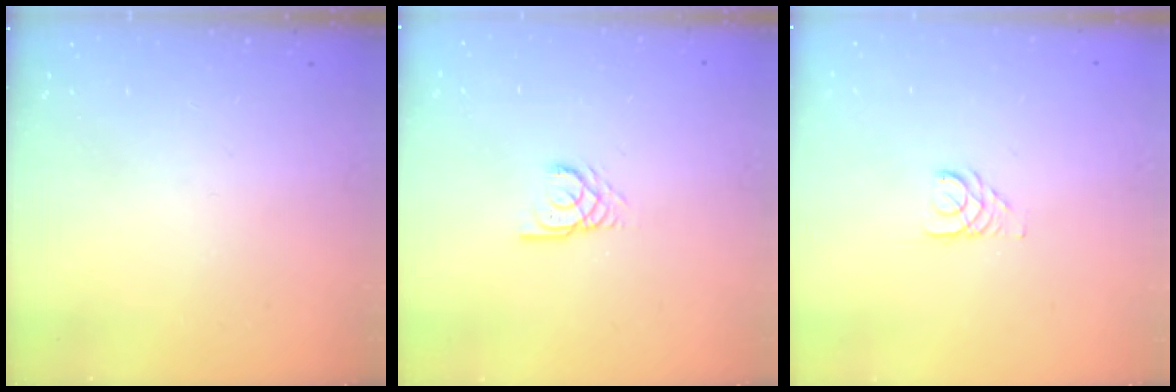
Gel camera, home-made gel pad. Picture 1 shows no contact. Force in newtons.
{"total": 2.7, "press": 2.7, "slide": 0.2}
{"total": 2.7, "press": 2.7, "slide": 0.2}